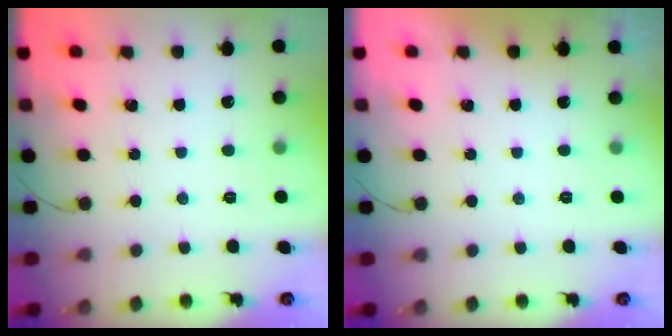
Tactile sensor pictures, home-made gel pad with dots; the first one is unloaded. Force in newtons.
{"total": 0.0}